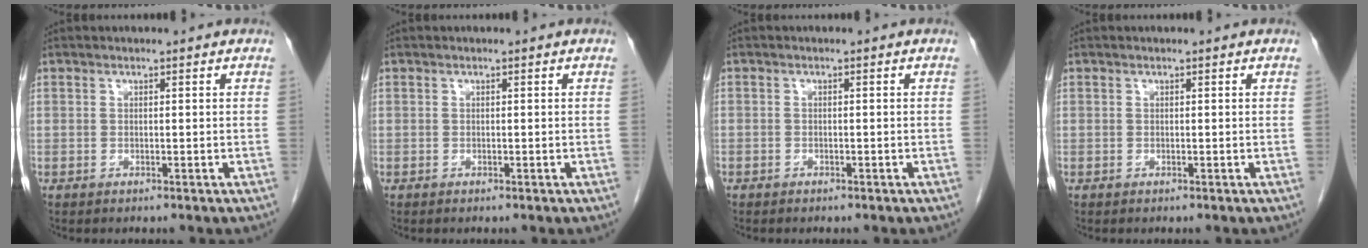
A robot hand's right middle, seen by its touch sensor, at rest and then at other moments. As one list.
[{"total": 0.0}, {"total": 0.8, "force": [-0.6, 0.5, 0.1], "torque": [-0.011, 0.001, -0.012]}, {"total": 0.0}]